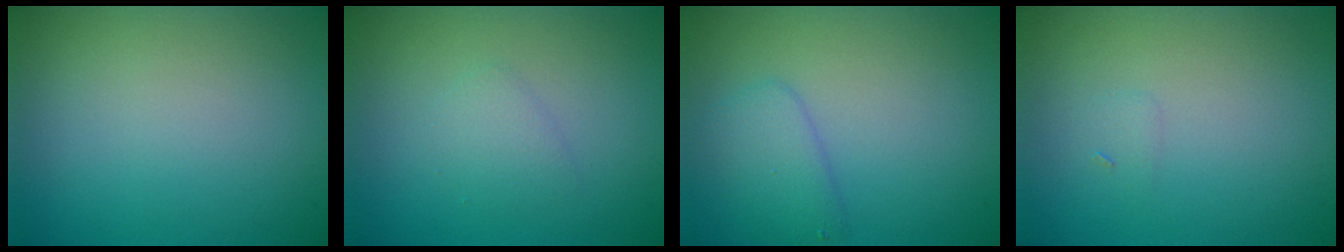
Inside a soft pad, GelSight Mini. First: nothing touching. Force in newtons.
{"total": 1.4, "press": 1.4, "slide": 0.0}
{"total": 2.6, "press": 2.5, "slide": 0.2}
{"total": 0.5, "press": 0.5, "slide": 0.1}